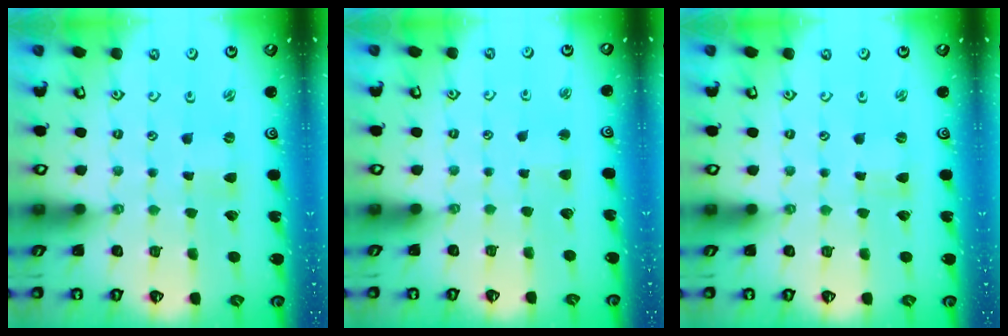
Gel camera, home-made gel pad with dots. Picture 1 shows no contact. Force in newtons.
{"total": 1.8, "press": 1.7, "slide": 0.3}
{"total": 0.0}